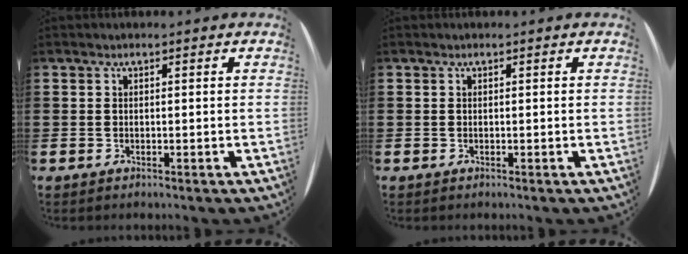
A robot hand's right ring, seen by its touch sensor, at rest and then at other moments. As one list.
[{"total": 0.0}]